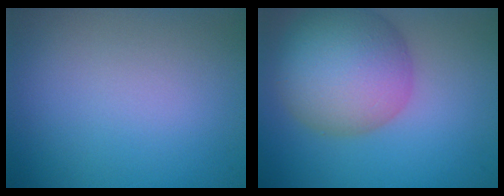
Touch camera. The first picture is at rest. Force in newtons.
{"total": 9.2, "press": 9.2, "slide": 0.5}